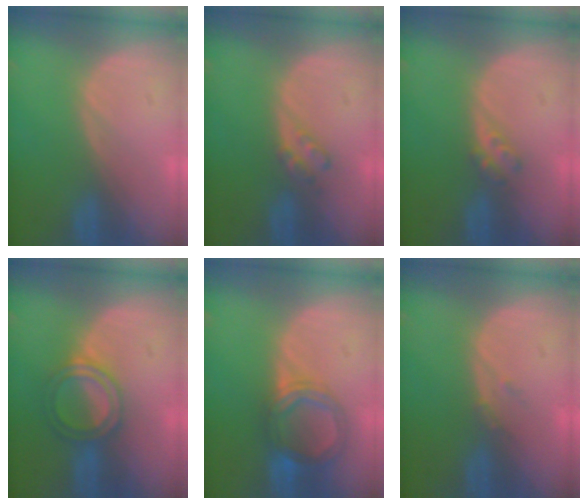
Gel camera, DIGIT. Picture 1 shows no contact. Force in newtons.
{"total": 2.4, "press": 2.4, "slide": 0.2}
{"total": 2.5, "press": 2.1, "slide": 1.4}
{"total": 4.8, "press": 4.8, "slide": 0.6}
{"total": 5.6, "press": 5.6, "slide": 0.3}
{"total": 1.2, "press": 1.0, "slide": 0.6}